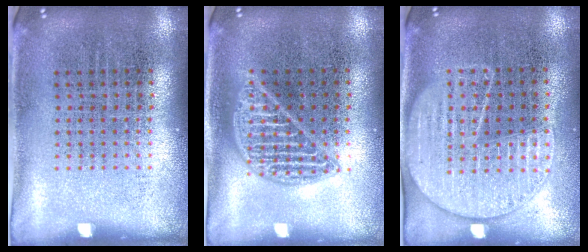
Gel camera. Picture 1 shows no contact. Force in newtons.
{"total": 1.3, "press": 1.3, "slide": 0.1}
{"total": 1.8, "press": 1.6, "slide": 0.8}